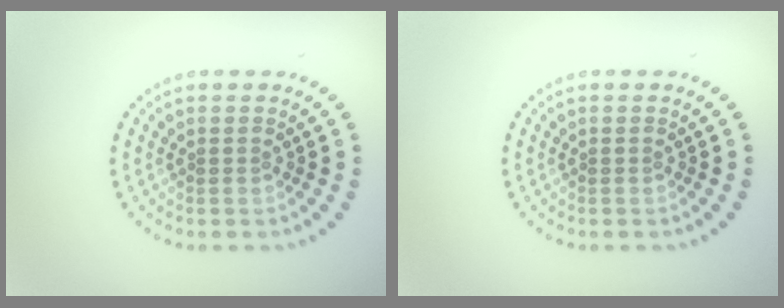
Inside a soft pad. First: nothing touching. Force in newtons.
{"total": 0.0}